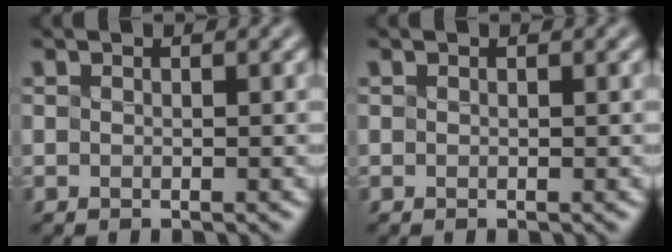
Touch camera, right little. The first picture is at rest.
{"total": 0.0}